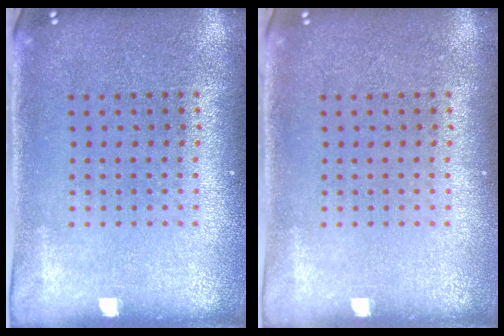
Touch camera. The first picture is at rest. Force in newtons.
{"total": 0.0}